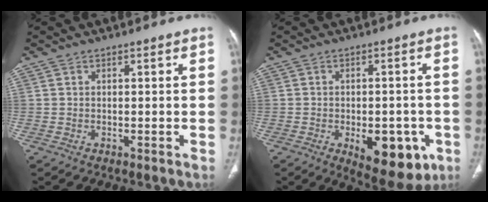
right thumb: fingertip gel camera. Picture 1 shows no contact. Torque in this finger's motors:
{"motor_torque": [1.54, 1.65, 0.63, -0.64, 0.33]}